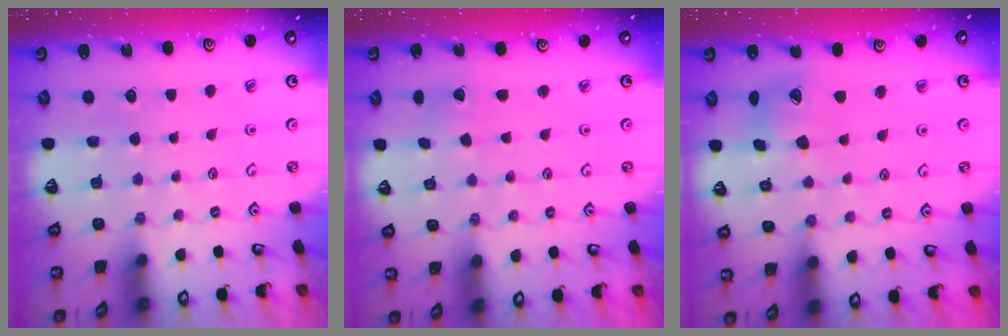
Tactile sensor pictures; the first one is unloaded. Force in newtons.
{"total": 1.0, "press": 1.0, "slide": 0.1}
{"total": 13.4, "press": 13.3, "slide": 1.8}